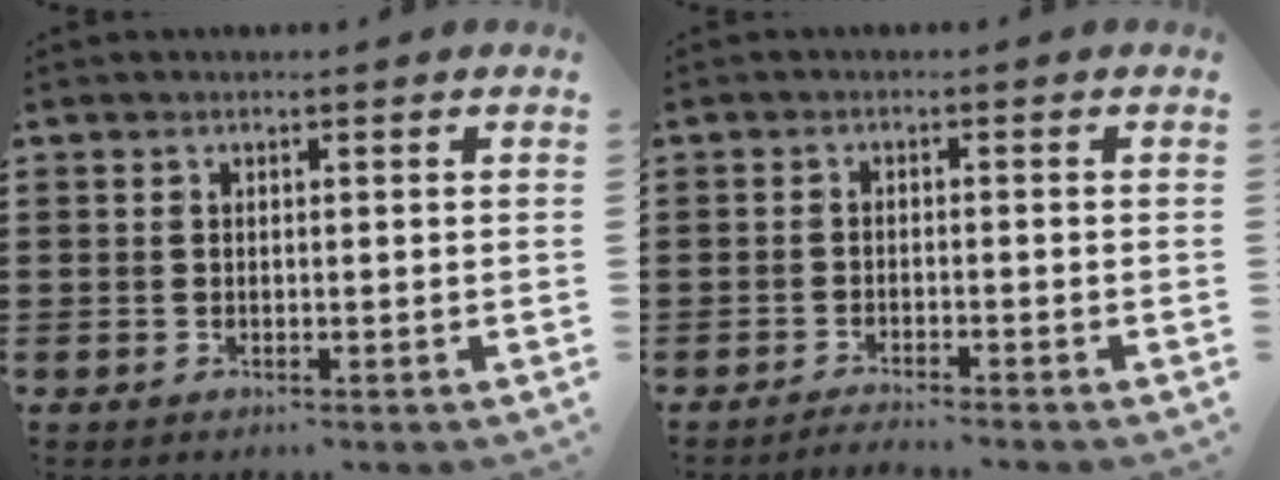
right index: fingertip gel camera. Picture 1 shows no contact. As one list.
[{"total": 1.8, "force": [-1.7, -0.2, 0.3], "torque": [-0.006, 0.002, -0.035]}]